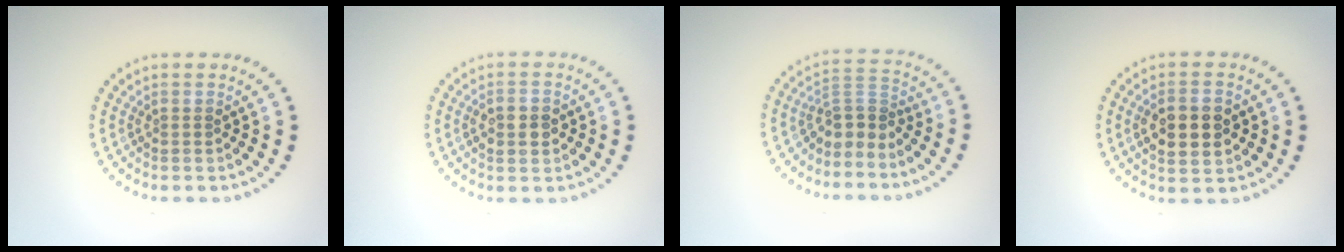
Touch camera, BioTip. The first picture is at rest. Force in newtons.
{"total": 2.9, "press": 2.9, "slide": 0.2}
{"total": 2.9, "press": 2.1, "slide": 2.0}
{"total": 4.2, "press": 4.2, "slide": 0.4}